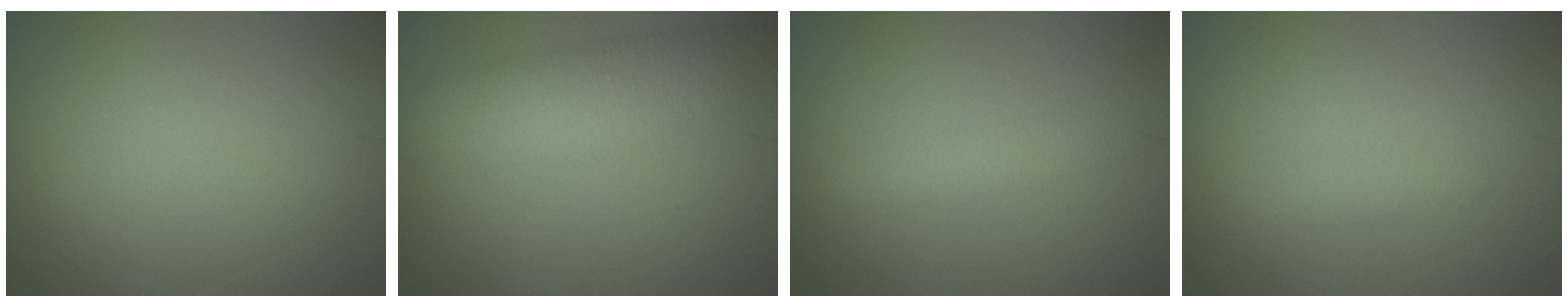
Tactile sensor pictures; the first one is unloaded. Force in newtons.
{"total": 6.5, "press": 6.5, "slide": 0.2}
{"total": 1.8, "press": 1.8, "slide": 0.1}
{"total": 0.7, "press": 0.7, "slide": 0.1}